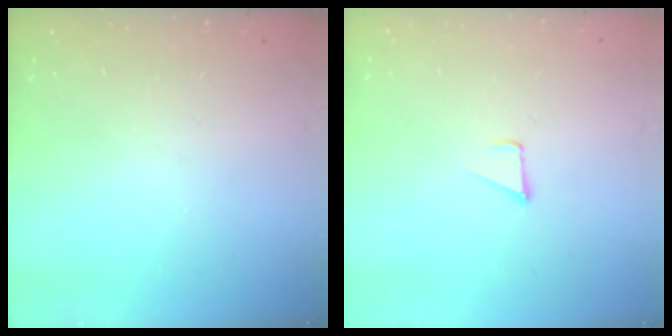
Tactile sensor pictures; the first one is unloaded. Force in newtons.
{"total": 1.5, "press": 1.5, "slide": 0.1}